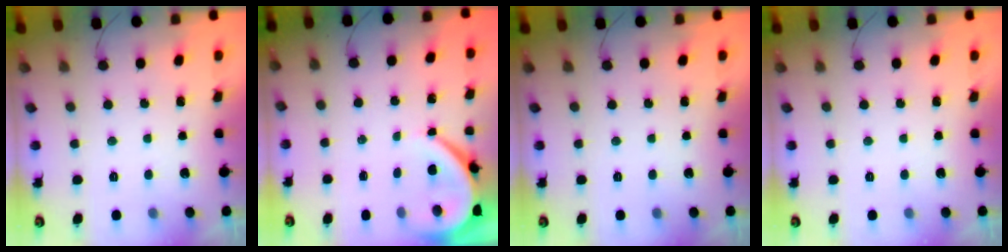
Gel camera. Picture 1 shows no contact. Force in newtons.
{"total": 5.6, "press": 5.5, "slide": 0.6}
{"total": 0.0}
{"total": 0.0}